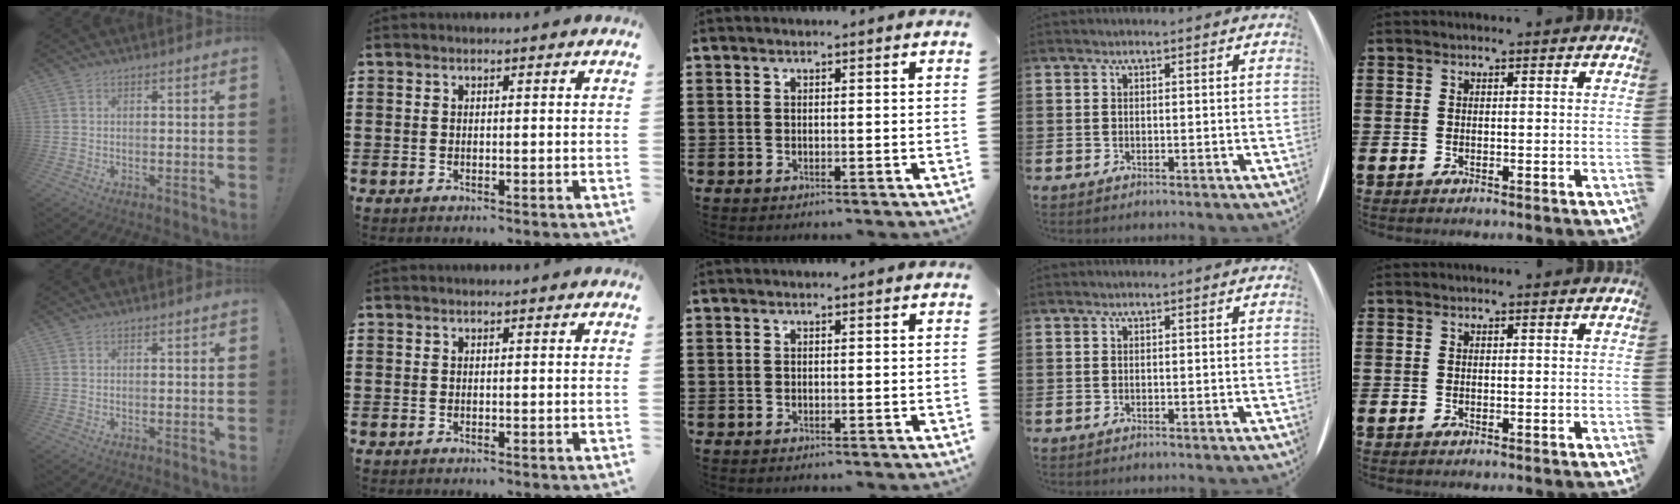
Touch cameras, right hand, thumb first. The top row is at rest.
{}